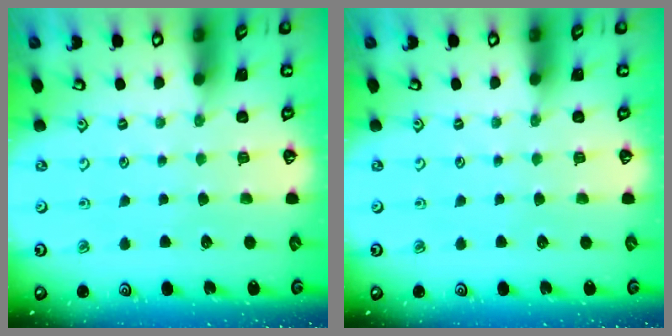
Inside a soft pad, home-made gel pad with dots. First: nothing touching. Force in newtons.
{"total": 0.0}